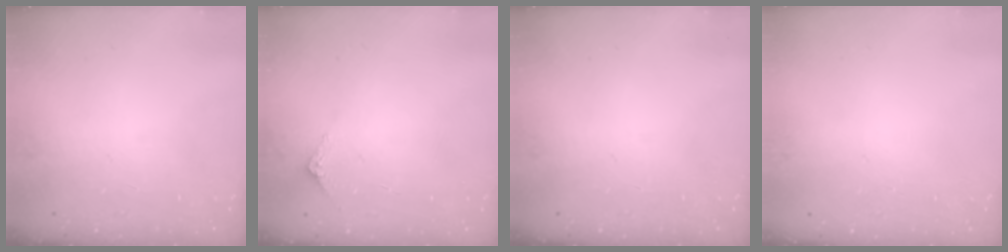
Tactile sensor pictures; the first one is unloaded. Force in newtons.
{"total": 2.9, "press": 2.9, "slide": 0.2}
{"total": 0.0}
{"total": 0.0}